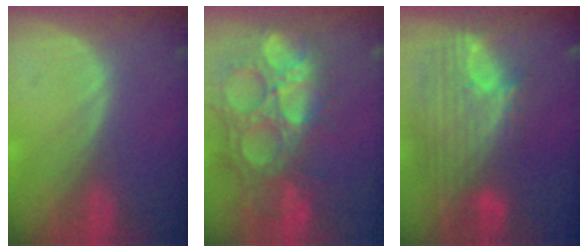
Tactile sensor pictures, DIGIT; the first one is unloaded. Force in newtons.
{"total": 14.8, "press": 12.3, "slide": 8.3}
{"total": 12.1, "press": 10.2, "slide": 6.5}